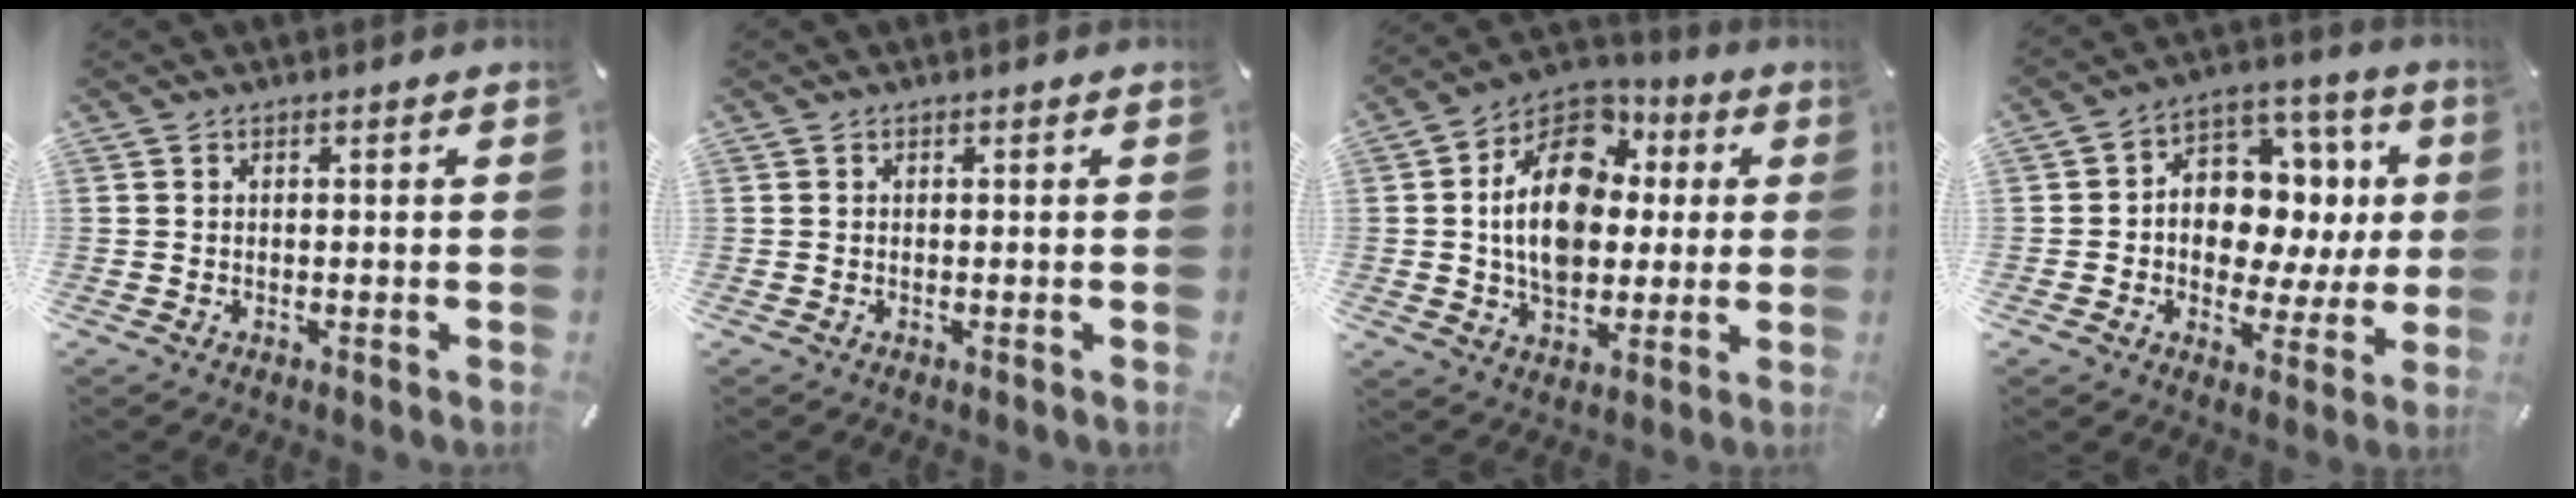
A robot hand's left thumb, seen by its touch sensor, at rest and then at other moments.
{"total": 0.0}
{"total": 17.6, "force": [1.3, 13.1, 11.7], "torque": [-0.219, 0.001, 0.020]}
{"total": 11.7, "force": [1.3, 10.0, 5.9], "torque": [-0.082, -0.017, 0.032]}